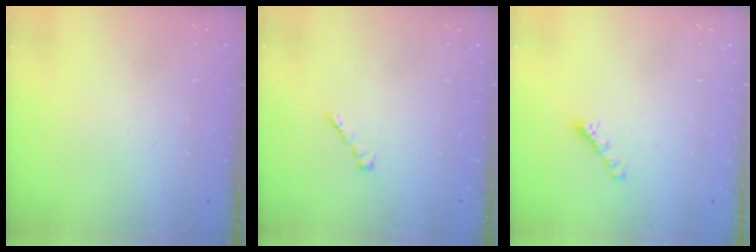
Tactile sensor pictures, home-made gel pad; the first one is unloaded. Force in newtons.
{"total": 1.4, "press": 1.3, "slide": 0.5}
{"total": 2.7, "press": 2.6, "slide": 0.7}